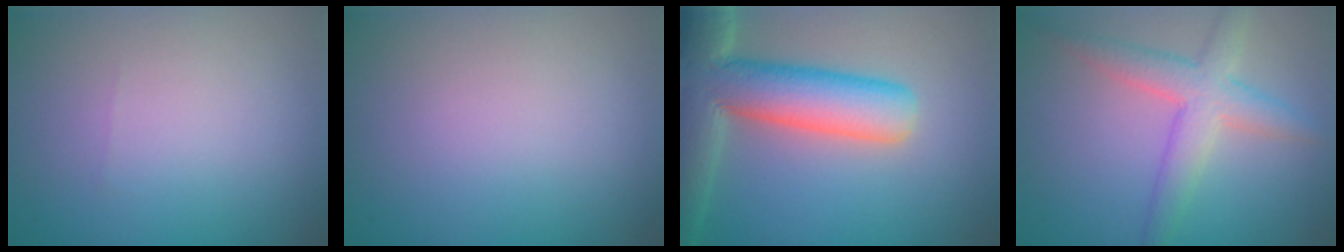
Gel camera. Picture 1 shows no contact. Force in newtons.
{"total": 0.0}
{"total": 10.8, "press": 10.8, "slide": 1.0}
{"total": 4.3, "press": 4.3, "slide": 0.3}